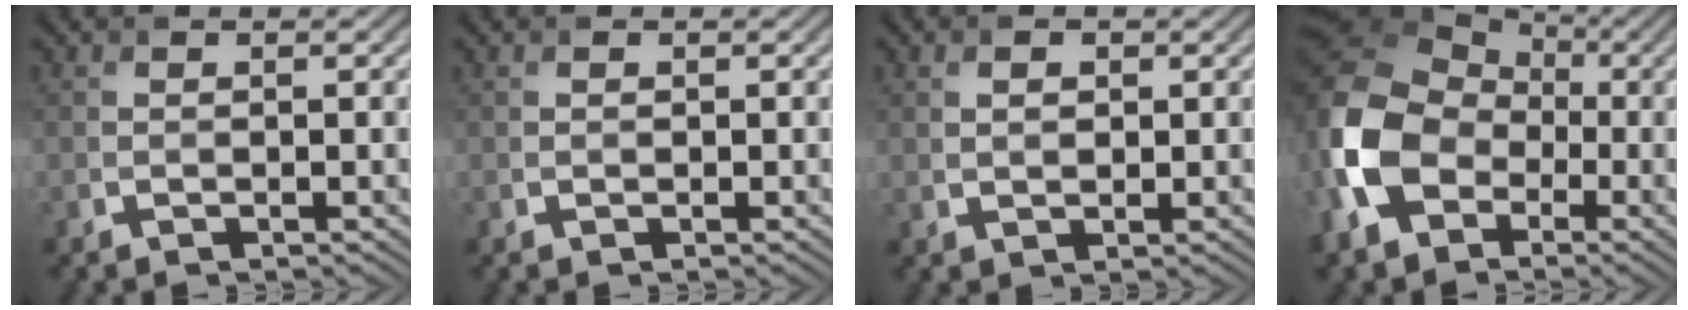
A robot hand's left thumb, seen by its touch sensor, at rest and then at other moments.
{"total": 0.0}
{"total": 1.9, "force": [0.6, 1.2, 1.4], "torque": [-0.022, -0.006, 0.014]}
{"total": 13.9, "force": [-2.8, 10.4, 8.7], "torque": [-0.234, -0.020, -0.061]}